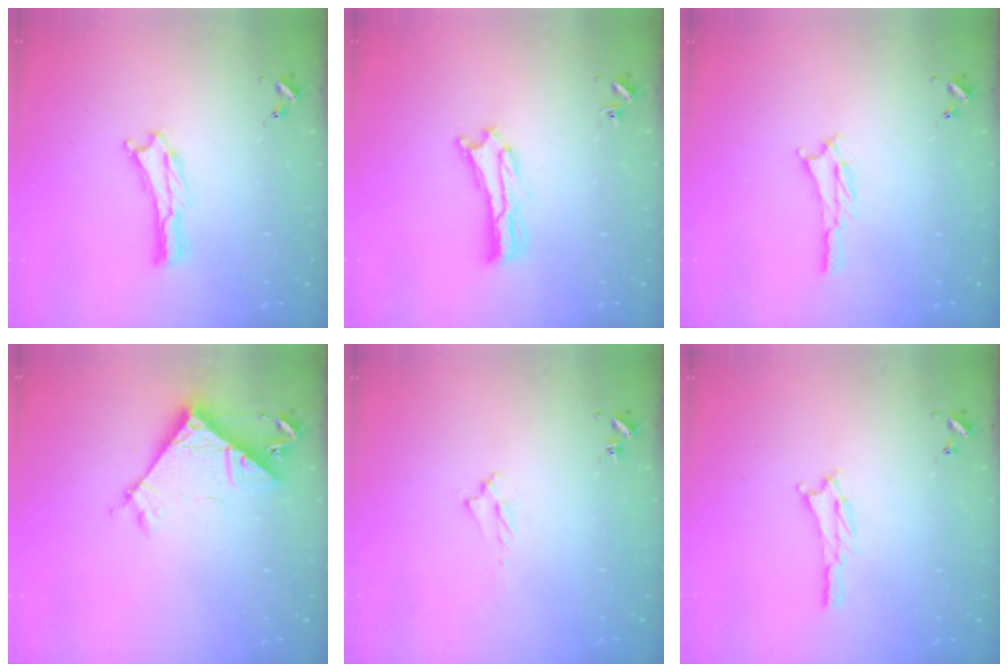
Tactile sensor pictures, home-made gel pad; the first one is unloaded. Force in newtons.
{"total": 2.5, "press": 2.5, "slide": 0.1}
{"total": 1.5, "press": 1.5, "slide": 0.3}
{"total": 7.7, "press": 7.7, "slide": 0.8}
{"total": 1.7, "press": 1.6, "slide": 0.3}
{"total": 1.2, "press": 1.2, "slide": 0.2}